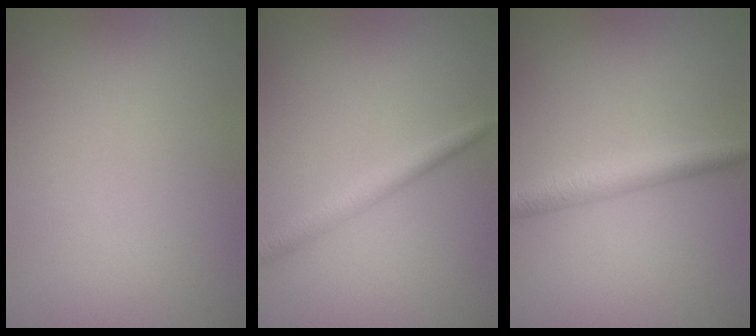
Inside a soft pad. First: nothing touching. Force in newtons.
{"total": 2.1, "press": 2.1, "slide": 0.0}
{"total": 2.9, "press": 2.9, "slide": 0.0}